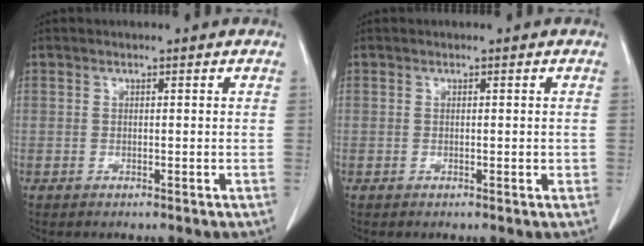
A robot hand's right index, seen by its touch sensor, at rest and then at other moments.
{"total": 1.0, "force": [-0.1, 0.4, 0.9], "torque": [-0.011, 0.000, 0.000]}